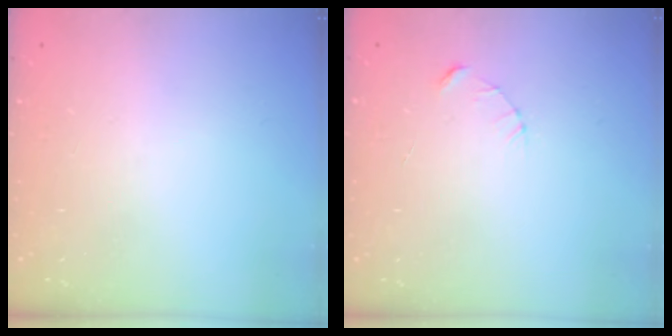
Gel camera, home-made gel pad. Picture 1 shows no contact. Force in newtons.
{"total": 2.3, "press": 2.3, "slide": 0.3}